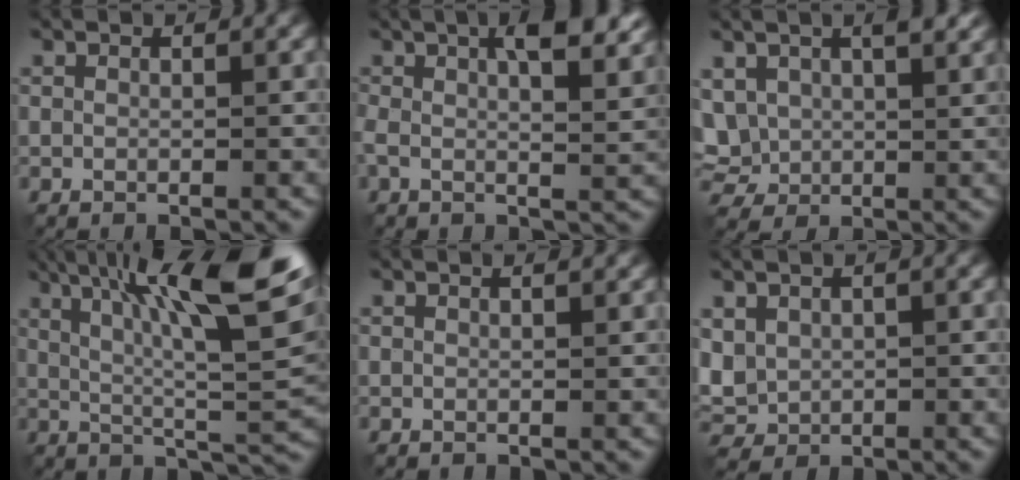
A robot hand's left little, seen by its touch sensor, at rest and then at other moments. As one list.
[{"total": 6.7, "force": [2.3, 2.1, 5.9], "torque": [-0.085, 0.013, 0.025]}, {"total": 7.1, "force": [2.6, 4.8, 4.5], "torque": [-0.110, 0.002, 0.055]}, {"total": 14.5, "force": [5.9, 2.6, 13.0], "torque": [-0.201, 0.013, 0.100]}, {"total": 1.0, "force": [0.7, 0.2, 0.7], "torque": [-0.007, 0.003, 0.007]}, {"total": 3.2, "force": [0.6, 2.7, 1.7], "torque": [-0.045, -0.002, 0.015]}]